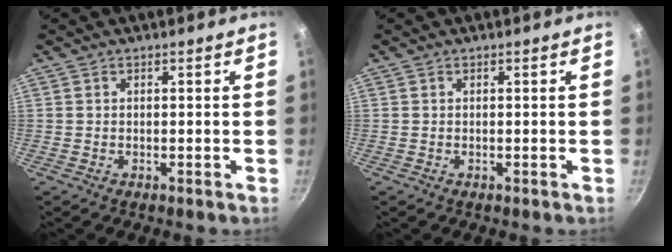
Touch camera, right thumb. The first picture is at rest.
{"total": 0.0}